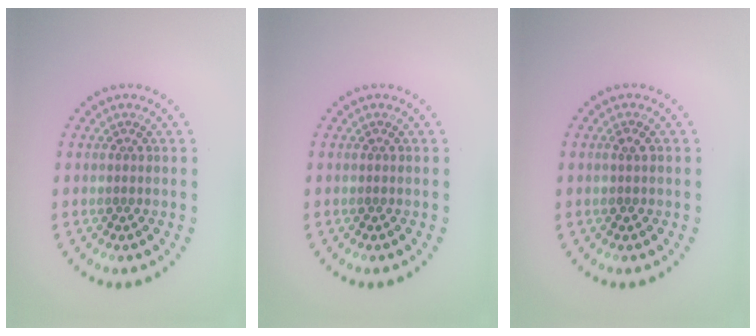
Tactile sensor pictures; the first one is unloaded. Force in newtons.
{"total": 0.0}
{"total": 0.8, "press": 0.8, "slide": 0.1}